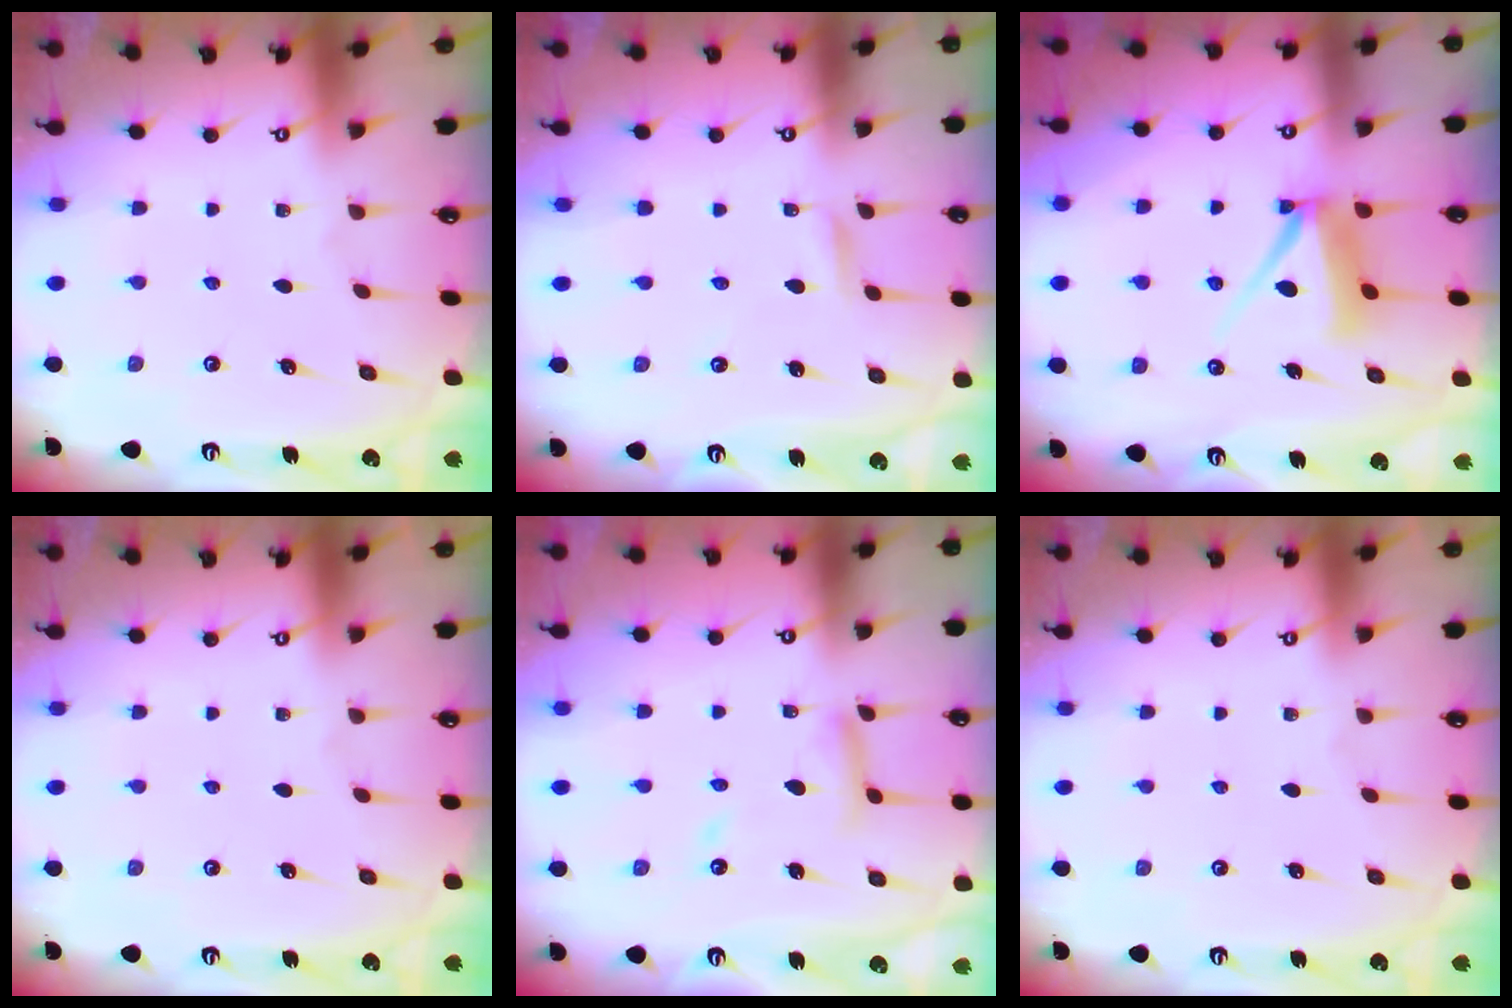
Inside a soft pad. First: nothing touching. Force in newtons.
{"total": 1.6, "press": 1.6, "slide": 0.2}
{"total": 9.0, "press": 9.0, "slide": 0.7}
{"total": 0.0}
{"total": 10.1, "press": 10.0, "slide": 0.9}
{"total": 0.0}